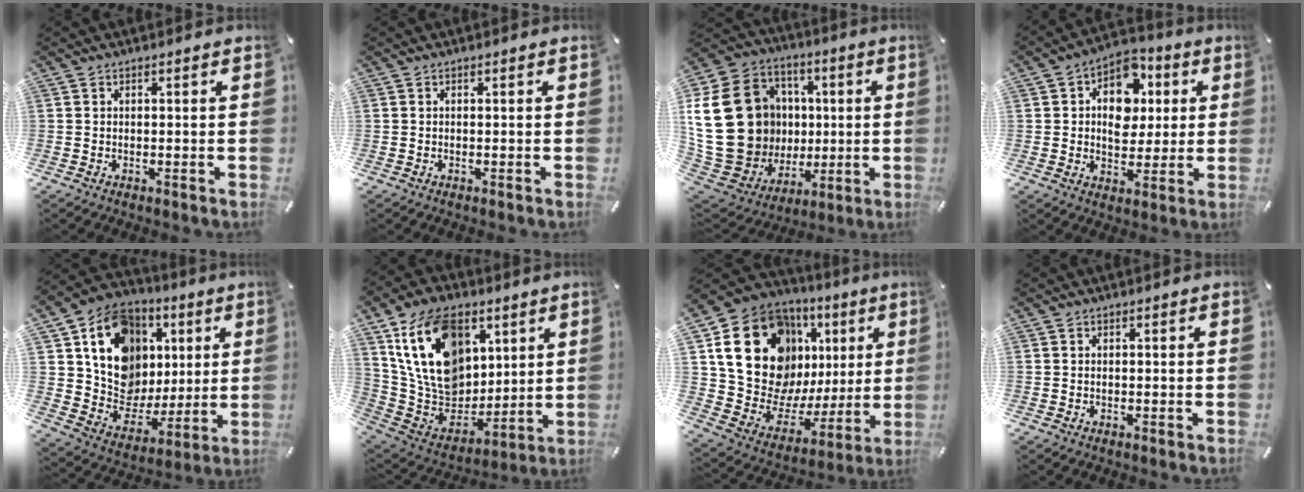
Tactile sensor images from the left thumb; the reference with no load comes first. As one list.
[{"total": 0.0}, {"total": 28.3, "force": [3.0, 23.8, 15.1], "torque": [-0.296, -0.012, 0.105]}, {"total": 11.6, "force": [2.2, 9.1, 6.8], "torque": [-0.095, -0.002, 0.042]}, {"total": 16.6, "force": [4.9, 14.1, 7.1], "torque": [-0.111, -0.029, 0.108]}, {"total": 21.3, "force": [8.3, 15.6, 11.9], "torque": [-0.221, -0.031, 0.156]}, {"total": 21.7, "force": [9.4, 15.7, 11.6], "torque": [-0.185, -0.066, 0.184]}, {"total": 0.0}]